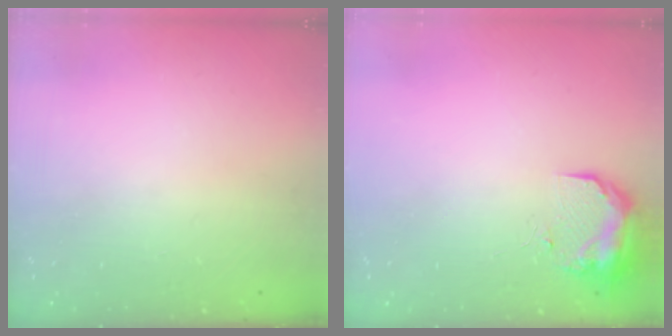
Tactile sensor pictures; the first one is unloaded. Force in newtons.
{"total": 17.0, "press": 11.4, "slide": 12.7}